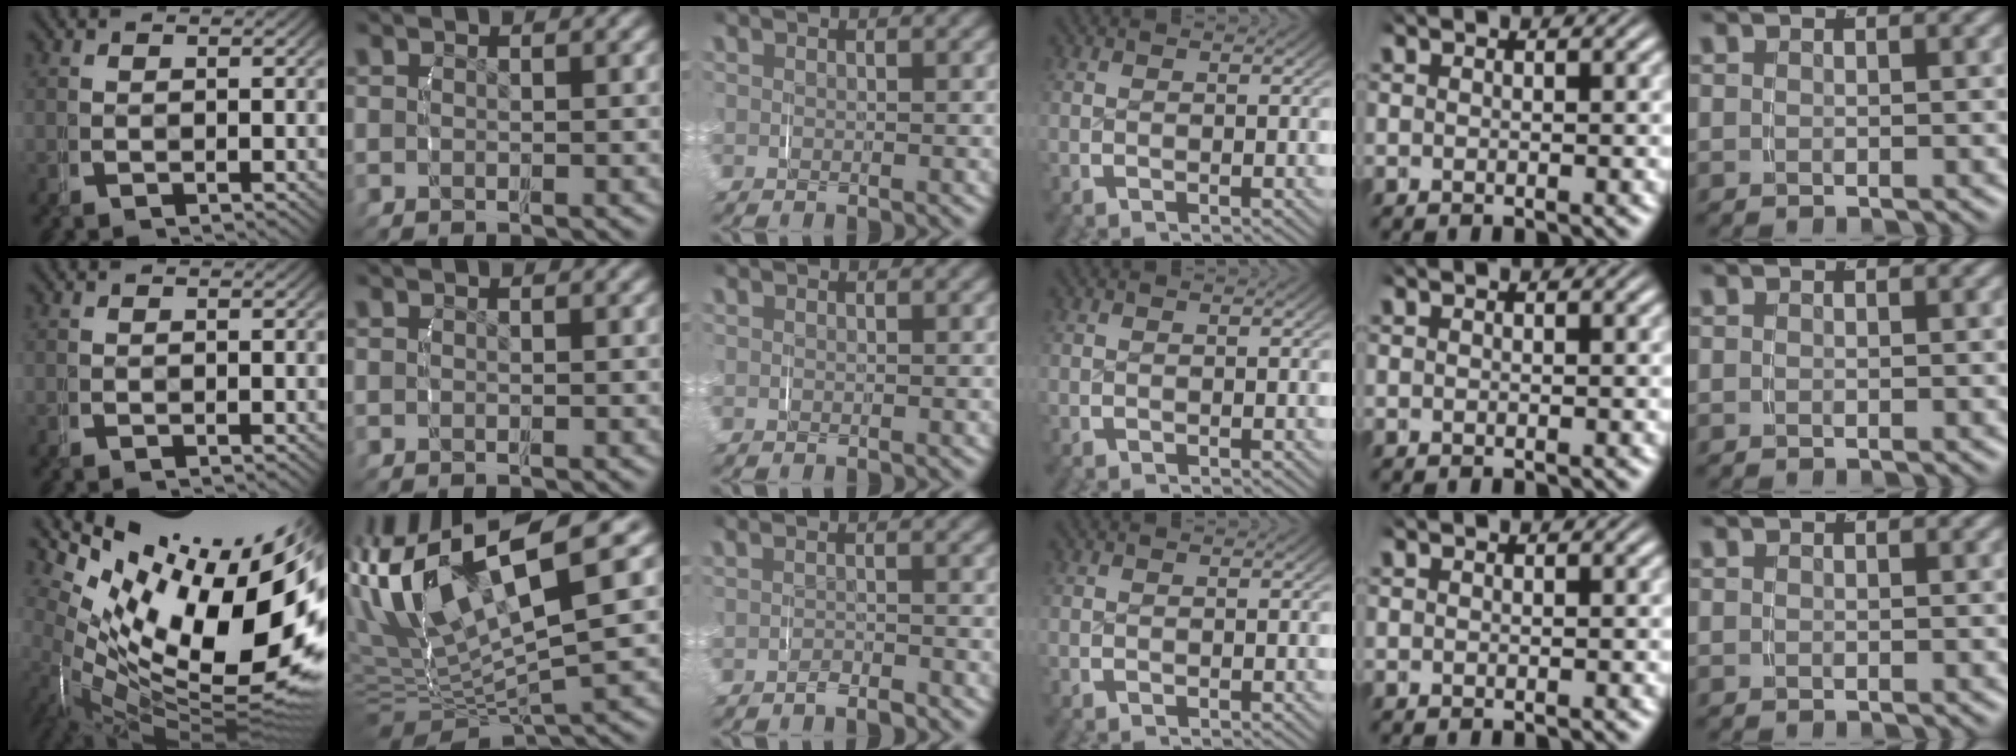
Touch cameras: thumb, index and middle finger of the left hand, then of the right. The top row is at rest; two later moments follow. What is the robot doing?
{"motion": "grasp_and_lifting", "object": "router"}